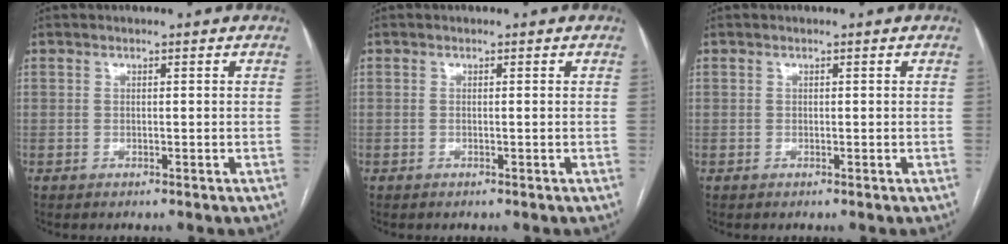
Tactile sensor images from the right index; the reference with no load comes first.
{"total": 0.0}
{"total": 0.0}